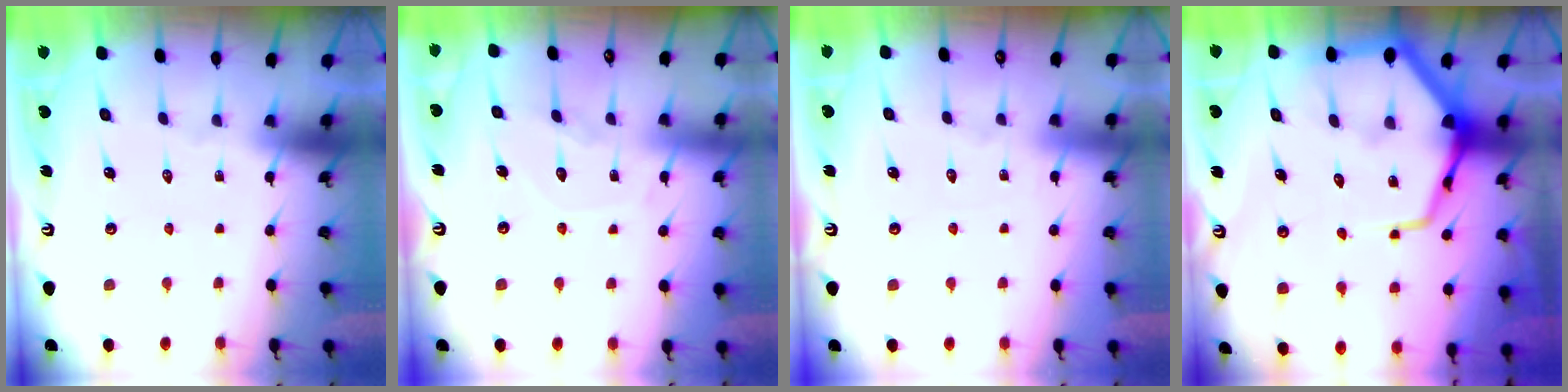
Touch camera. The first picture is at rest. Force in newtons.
{"total": 7.1, "press": 7.0, "slide": 0.8}
{"total": 4.2, "press": 4.2, "slide": 0.5}
{"total": 13.2, "press": 13.1, "slide": 1.5}